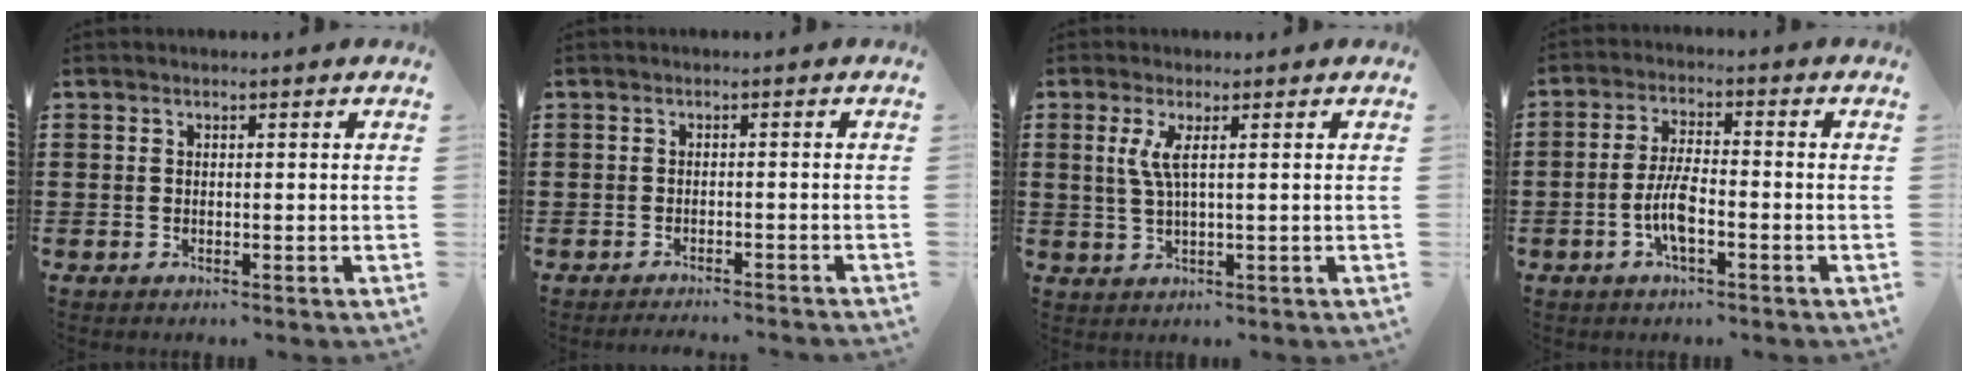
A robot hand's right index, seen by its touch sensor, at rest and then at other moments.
{"total": 1.4, "force": [-1.4, -0.2, 0.0], "torque": [-0.003, 0.002, -0.030]}
{"total": 3.6, "force": [1.0, 0.4, 3.4], "torque": [-0.078, -0.004, 0.013]}
{"total": 5.9, "force": [-2.0, 1.7, 5.3], "torque": [-0.125, -0.006, -0.045]}